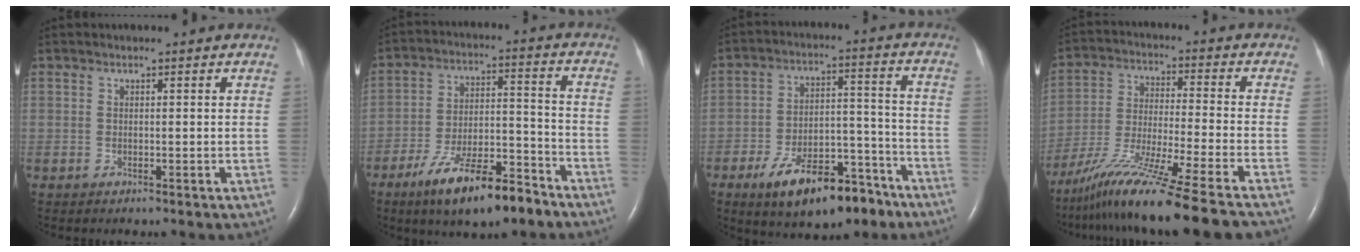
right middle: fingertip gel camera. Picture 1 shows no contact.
{"total": 13.8, "force": [-9.5, 3.5, 9.4], "torque": [-0.158, 0.003, -0.159]}
{"total": 15.0, "force": [-9.9, 6.2, 9.4], "torque": [-0.142, 0.021, -0.150]}
{"total": 18.7, "force": [-15.3, -2.3, 10.5], "torque": [-0.200, -0.055, -0.262]}